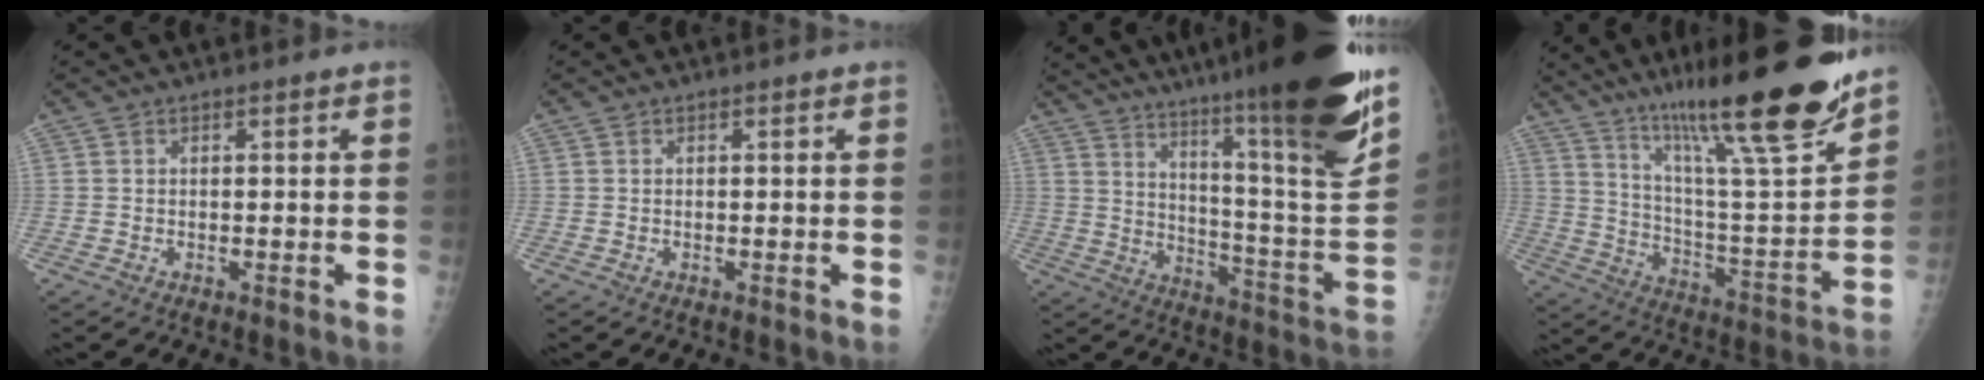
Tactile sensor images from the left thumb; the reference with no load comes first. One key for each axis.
{"total": 0.0}
{"total": 31.8, "fx": 22.3, "fy": 2.5, "fz": 22.6, "tx": -0.294, "ty": -0.117, "tz": 0.324}
{"total": 26.3, "fx": 19.2, "fy": 2.9, "fz": 17.7, "tx": -0.259, "ty": -0.086, "tz": 0.315}